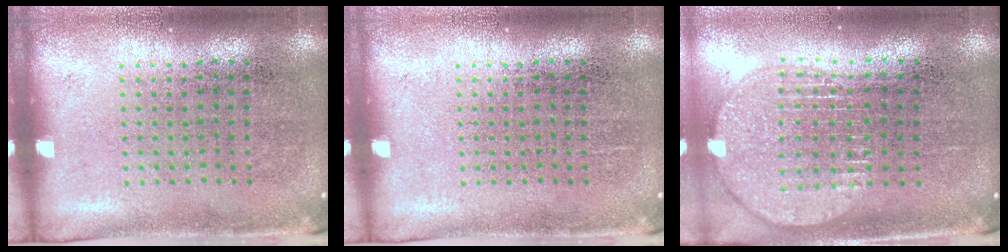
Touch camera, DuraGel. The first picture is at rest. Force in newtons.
{"total": 0.0}
{"total": 1.9, "press": 1.6, "slide": 1.0}